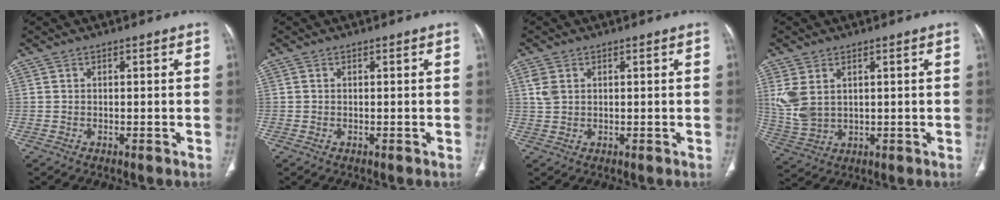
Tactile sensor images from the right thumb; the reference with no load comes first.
{"total": 0.0}
{"total": 2.8, "force": [1.0, 2.0, 1.7], "torque": [-0.039, 0.002, 0.026]}
{"total": 8.1, "force": [2.3, 5.3, 5.6], "torque": [-0.133, -0.006, 0.063]}